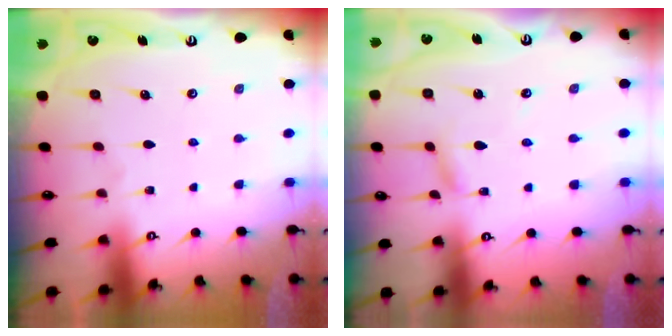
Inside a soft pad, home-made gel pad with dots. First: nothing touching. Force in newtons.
{"total": 2.3, "press": 2.3, "slide": 0.1}